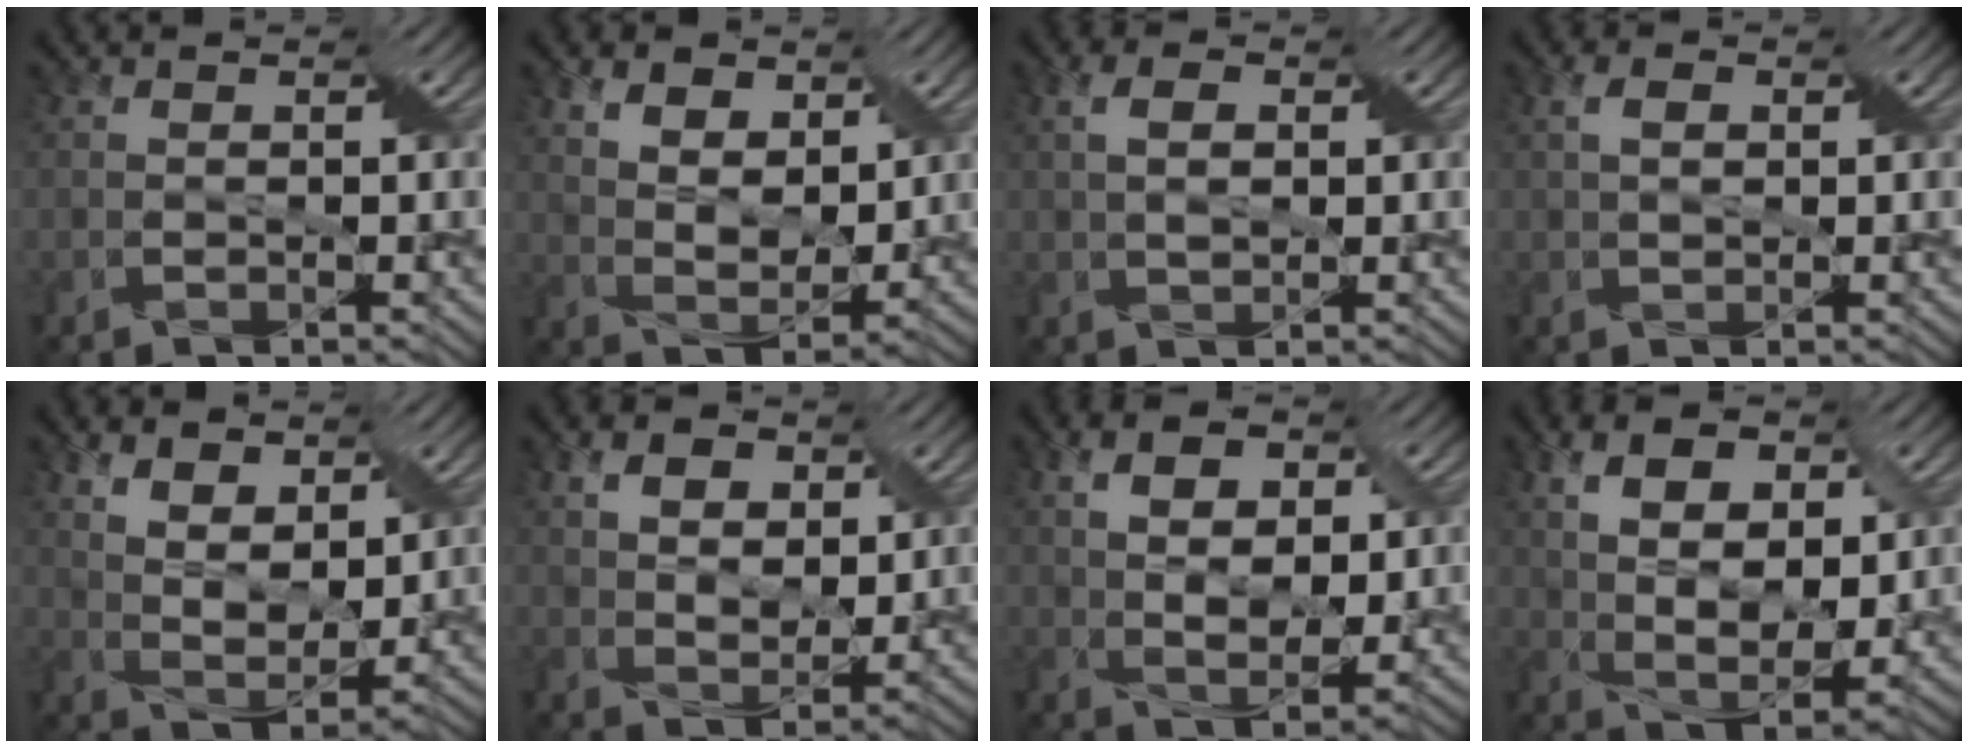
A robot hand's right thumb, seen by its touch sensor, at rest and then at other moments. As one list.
[{"total": 7.1, "force": [3.7, 4.2, 4.4], "torque": [-0.103, -0.005, 0.068]}, {"total": 3.4, "force": [0.8, 2.0, 2.7], "torque": [-0.058, 0.002, 0.016]}, {"total": 2.4, "force": [0.7, 1.4, 1.8], "torque": [-0.037, 0.003, 0.013]}, {"total": 7.7, "force": [4.0, 4.3, 4.9], "torque": [-0.114, -0.006, 0.077]}, {"total": 6.0, "force": [2.7, 3.9, 3.8], "torque": [-0.080, -0.001, 0.044]}, {"total": 7.7, "force": [2.1, 4.6, 5.8], "torque": [-0.113, 0.003, 0.036]}, {"total": 10.4, "force": [3.1, 6.0, 7.9], "torque": [-0.156, -0.003, 0.055]}]